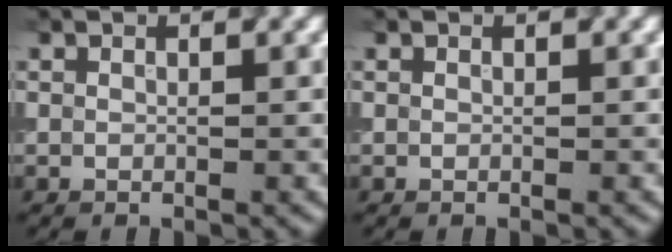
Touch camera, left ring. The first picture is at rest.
{"total": 0.0}